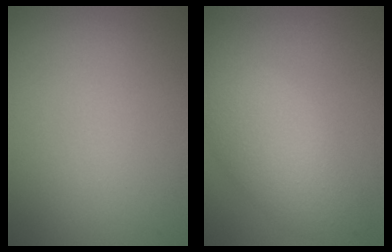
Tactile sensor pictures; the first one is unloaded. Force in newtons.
{"total": 5.8, "press": 5.8, "slide": 0.1}